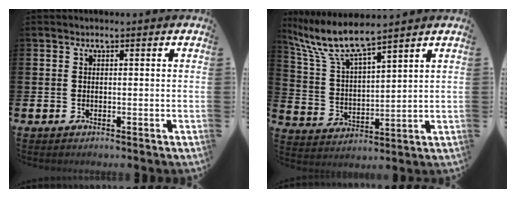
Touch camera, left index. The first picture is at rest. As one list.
[{"total": 7.7, "force": [6.8, 1.0, 3.5], "torque": [-0.101, -0.032, 0.118]}]